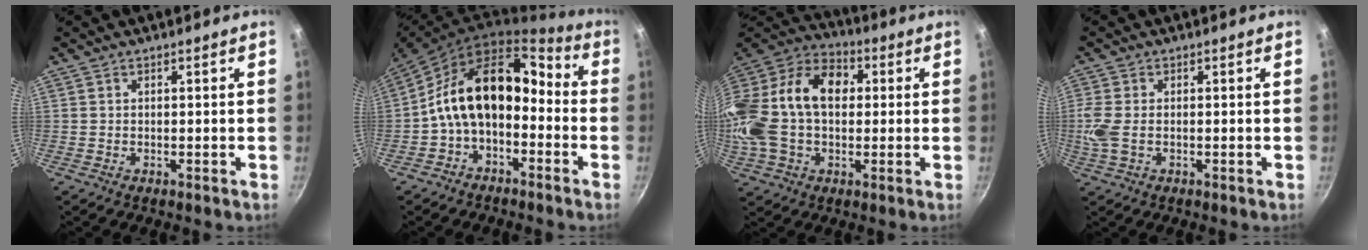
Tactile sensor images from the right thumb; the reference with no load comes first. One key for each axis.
{"total": 15.3, "fx": -3.1, "fy": 9.9, "fz": 11.2, "tx": -0.167, "ty": 0.076, "tz": -0.072}
{"total": 25.0, "fx": 1.7, "fy": 17.1, "fz": 18.1, "tx": -0.358, "ty": 0.051, "tz": 0.017}
{"total": 4.7, "fx": -0.4, "fy": 2.7, "fz": 3.9, "tx": -0.092, "ty": 0.000, "tz": -0.011}